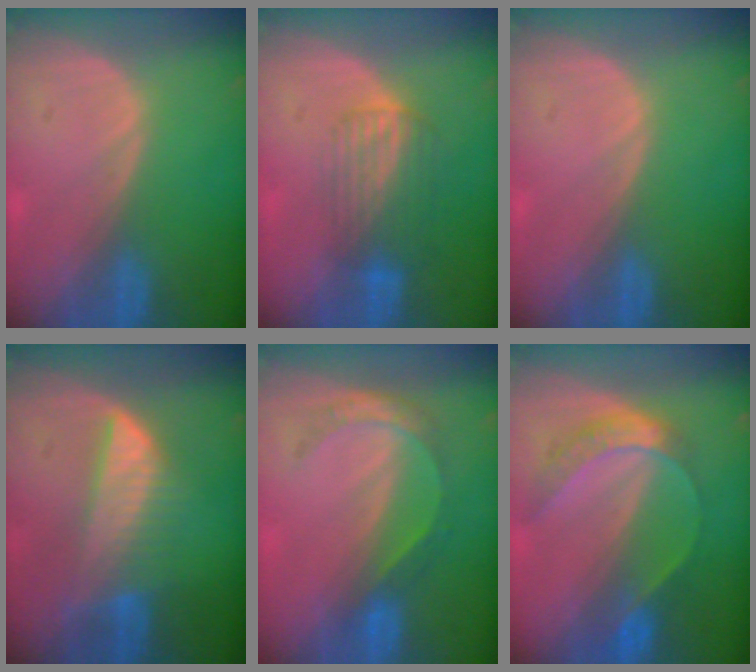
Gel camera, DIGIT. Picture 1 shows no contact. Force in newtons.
{"total": 6.8, "press": 5.7, "slide": 3.7}
{"total": 0.0}
{"total": 6.4, "press": 6.3, "slide": 1.0}
{"total": 5.6, "press": 4.8, "slide": 2.8}
{"total": 6.9, "press": 5.7, "slide": 3.9}